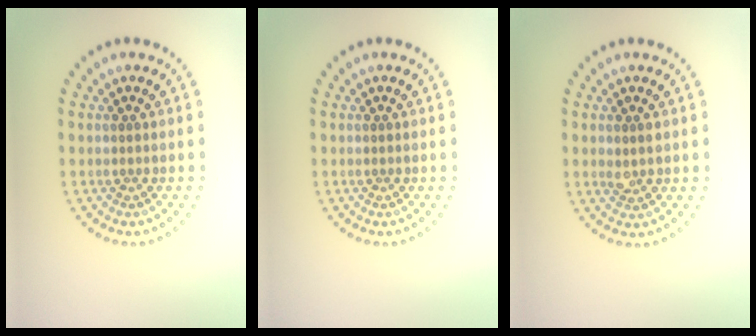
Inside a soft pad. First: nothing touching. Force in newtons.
{"total": 0.0}
{"total": 1.5, "press": 1.5, "slide": 0.4}